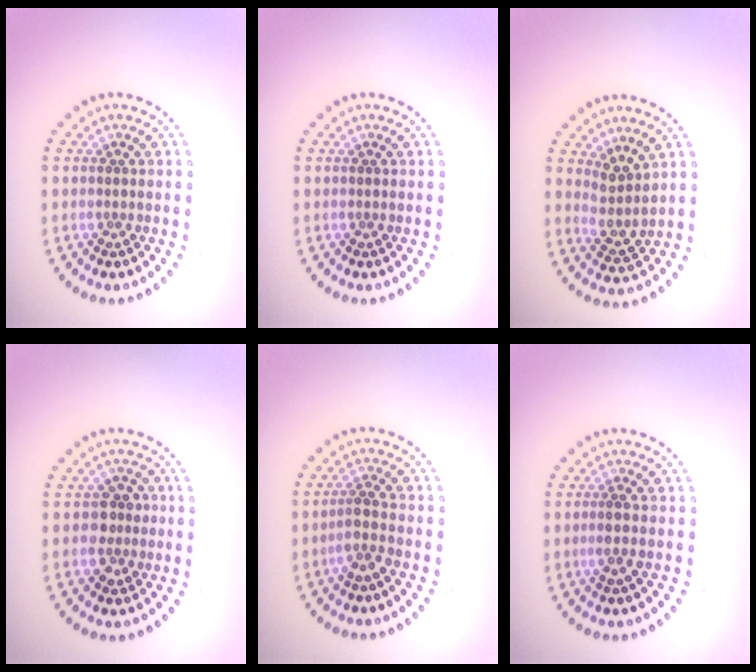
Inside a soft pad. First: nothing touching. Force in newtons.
{"total": 0.0}
{"total": 2.5, "press": 1.9, "slide": 1.6}
{"total": 2.4, "press": 2.3, "slide": 0.7}
{"total": 2.0, "press": 1.6, "slide": 1.2}
{"total": 1.0, "press": 0.7, "slide": 0.6}